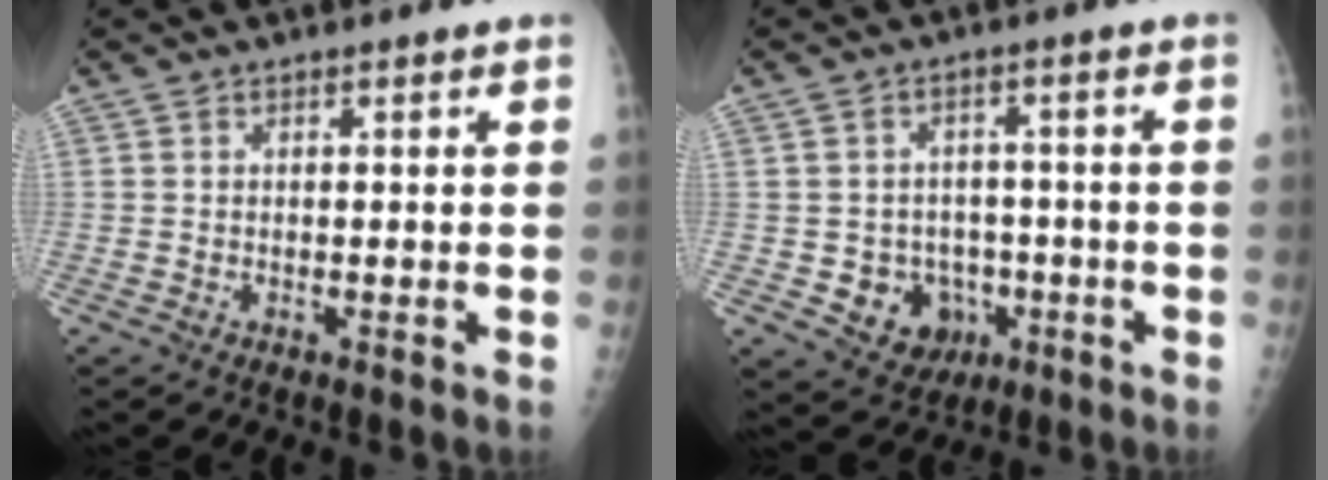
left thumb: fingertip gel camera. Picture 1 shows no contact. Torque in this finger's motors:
{"motor_torque": [-0.31, 0.47, 0.44, 0.30, 0.05]}